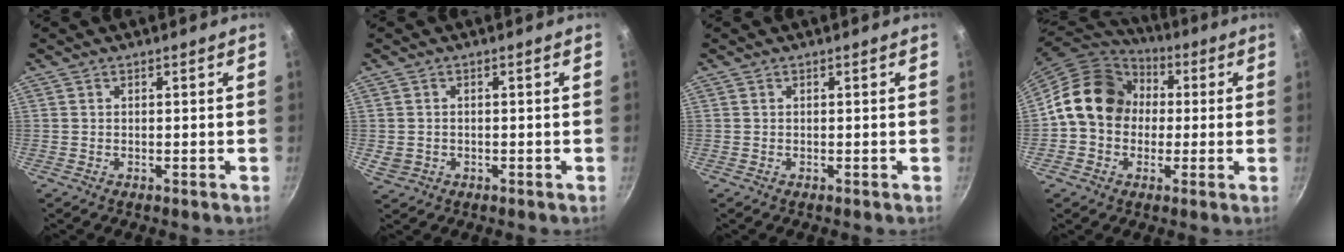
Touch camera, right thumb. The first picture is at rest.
{"total": 2.5, "force": [-0.4, 2.3, 1.1], "torque": [-0.020, 0.002, 0.001]}
{"total": 0.0}
{"total": 15.2, "force": [1.3, 12.6, 8.4], "torque": [-0.103, 0.031, 0.007]}